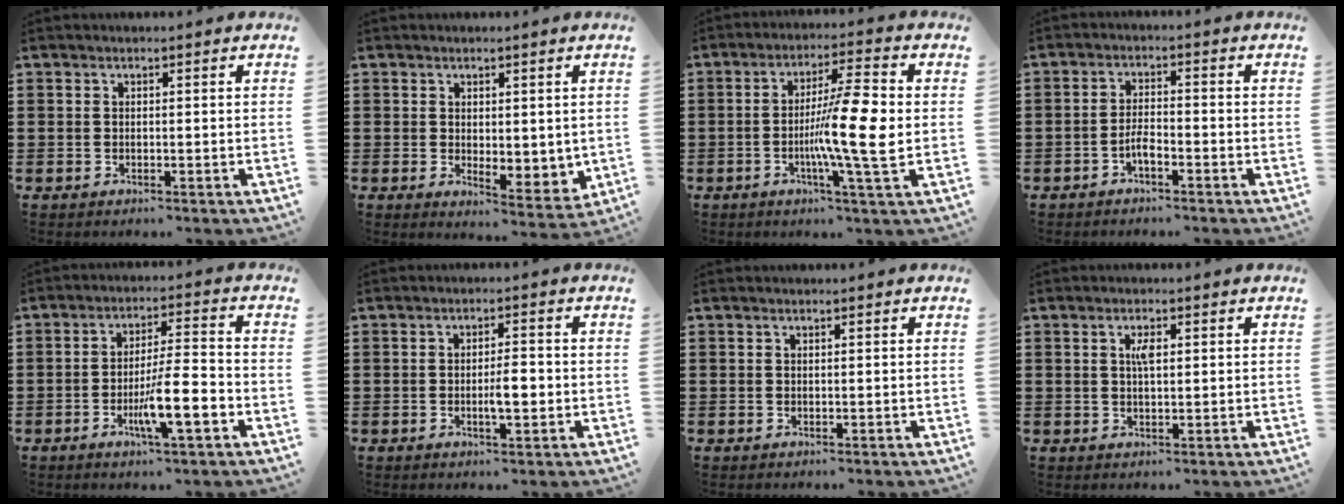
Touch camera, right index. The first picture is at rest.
{"total": 2.7, "force": [1.4, 1.8, 1.5], "torque": [-0.019, -0.005, 0.024]}
{"total": 10.7, "force": [-1.1, 0.5, 10.6], "torque": [-0.181, -0.007, -0.027]}
{"total": 2.8, "force": [-1.7, 0.7, 2.2], "torque": [-0.046, 0.003, -0.034]}
{"total": 8.7, "force": [-3.3, 1.3, 7.9], "torque": [-0.147, -0.006, -0.059]}
{"total": 3.8, "force": [-0.7, 1.1, 3.6], "torque": [-0.061, 0.003, -0.012]}
{"total": 0.0}
{"total": 2.4, "force": [0.6, 0.8, 2.2], "torque": [-0.038, 0.002, 0.006]}